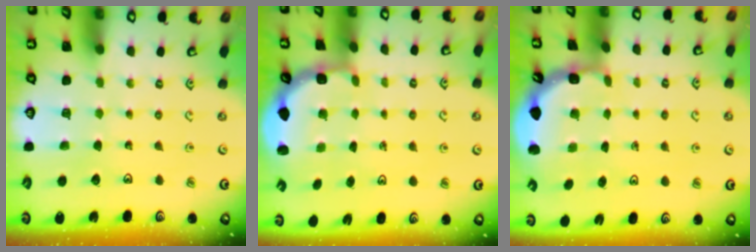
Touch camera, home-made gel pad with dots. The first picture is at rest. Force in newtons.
{"total": 2.7, "press": 2.4, "slide": 1.4}
{"total": 1.9, "press": 1.9, "slide": 0.6}